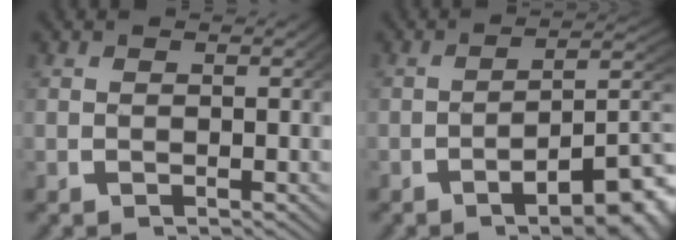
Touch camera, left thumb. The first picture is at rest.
{"total": 8.5, "force": [-2.9, 3.4, 7.2], "torque": [-0.089, -0.009, -0.040]}